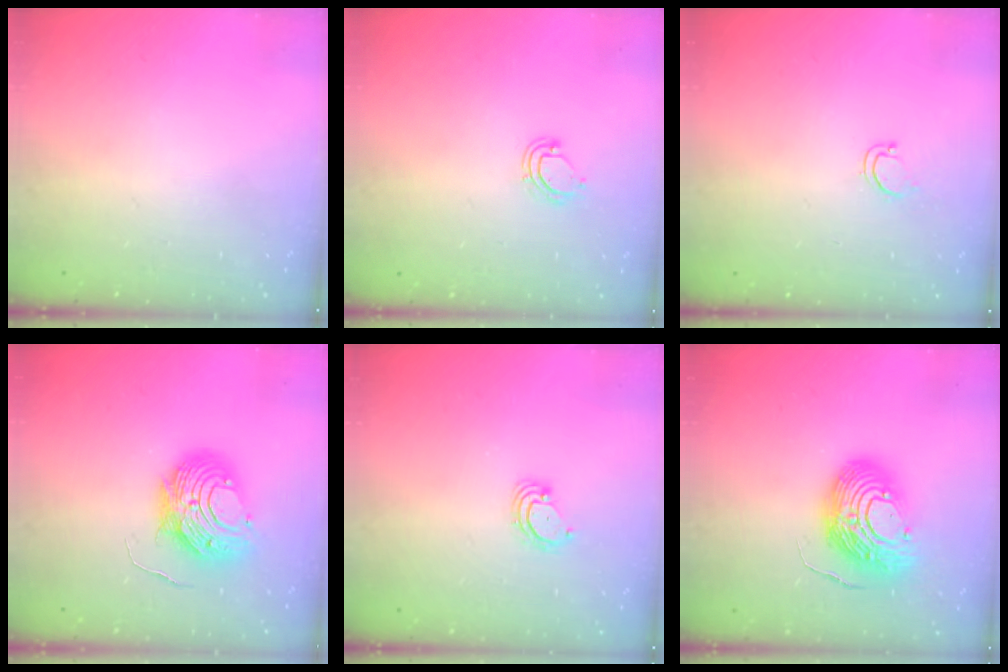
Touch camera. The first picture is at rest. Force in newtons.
{"total": 5.2, "press": 5.2, "slide": 0.4}
{"total": 2.8, "press": 2.8, "slide": 0.2}
{"total": 10.1, "press": 10.0, "slide": 1.0}
{"total": 3.1, "press": 3.1, "slide": 0.3}
{"total": 17.7, "press": 17.6, "slide": 1.6}